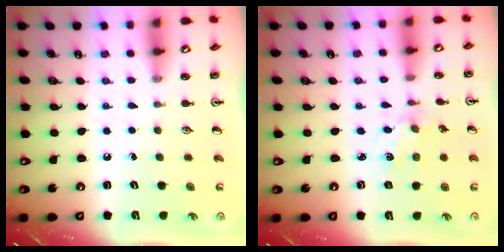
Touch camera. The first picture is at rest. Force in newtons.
{"total": 2.0, "press": 2.0, "slide": 0.3}